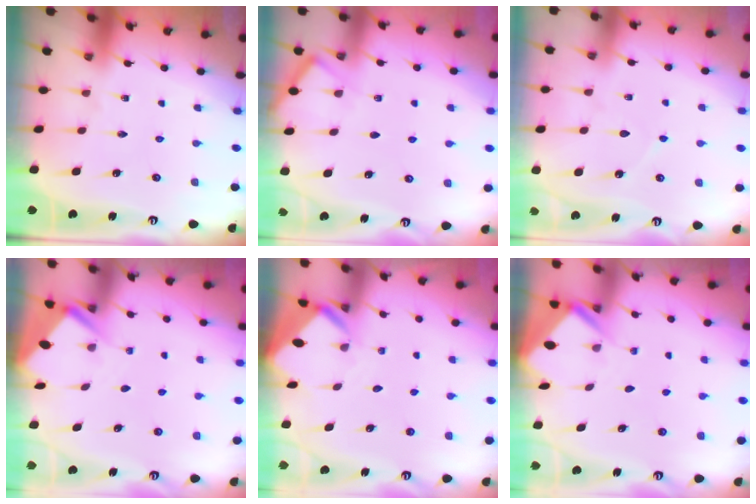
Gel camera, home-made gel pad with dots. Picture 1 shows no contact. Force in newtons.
{"total": 4.1, "press": 4.1, "slide": 0.6}
{"total": 5.1, "press": 5.0, "slide": 0.6}
{"total": 2.8, "press": 2.8, "slide": 0.4}
{"total": 3.2, "press": 3.2, "slide": 0.2}
{"total": 2.6, "press": 2.6, "slide": 0.1}